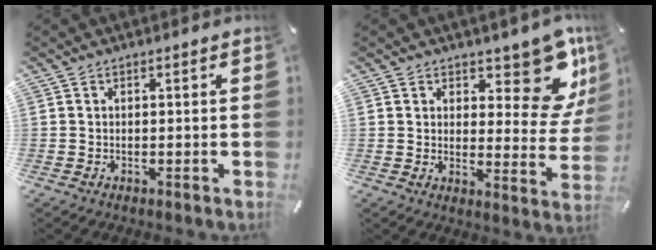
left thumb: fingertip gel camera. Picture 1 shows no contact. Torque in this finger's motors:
{"motor_torque": [0.89, -0.24, 0.29, 0.13, 0.09]}